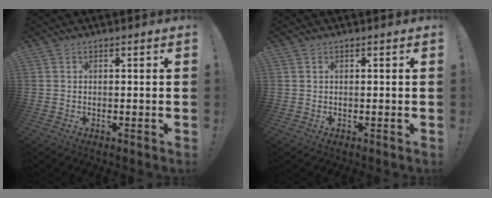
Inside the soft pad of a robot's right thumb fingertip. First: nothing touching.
{"total": 0.0}